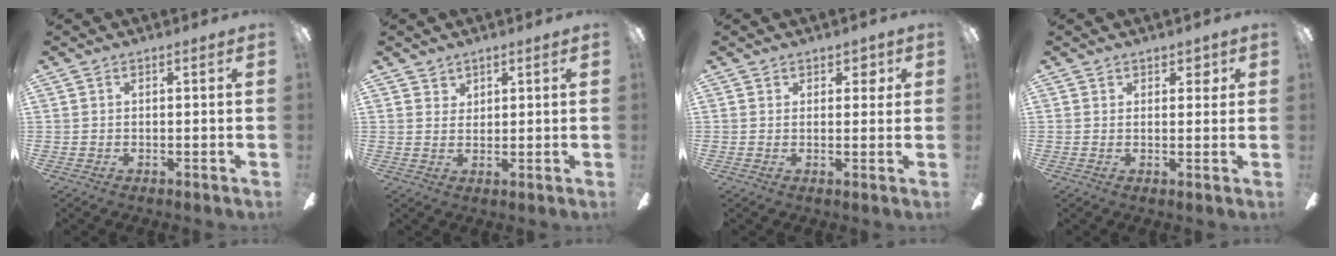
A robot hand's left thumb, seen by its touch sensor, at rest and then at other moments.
{"total": 2.0, "force": [1.8, 1.0, 0.0], "torque": [0.006, -0.007, 0.033]}
{"total": 2.7, "force": [1.4, 1.5, 1.8], "torque": [-0.012, -0.005, 0.019]}
{"total": 2.2, "force": [1.3, 1.0, 1.4], "torque": [-0.013, -0.003, 0.019]}